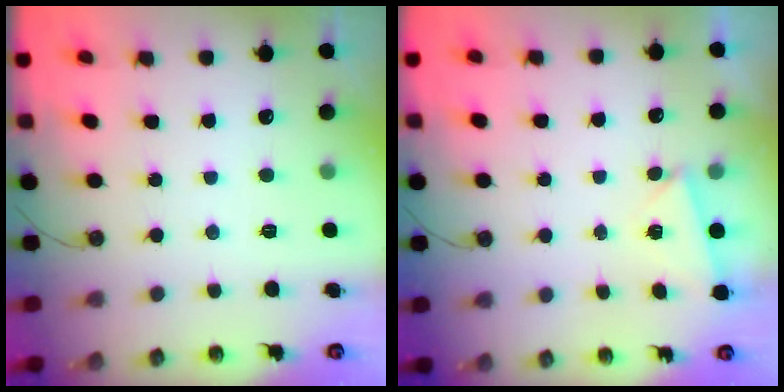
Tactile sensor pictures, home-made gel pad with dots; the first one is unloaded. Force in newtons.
{"total": 2.6, "press": 1.6, "slide": 2.0}